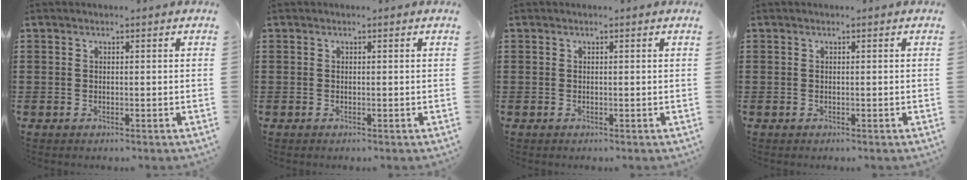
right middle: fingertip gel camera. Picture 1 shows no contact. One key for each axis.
{"total": 0.0}
{"total": 0.0}
{"total": 0.0}